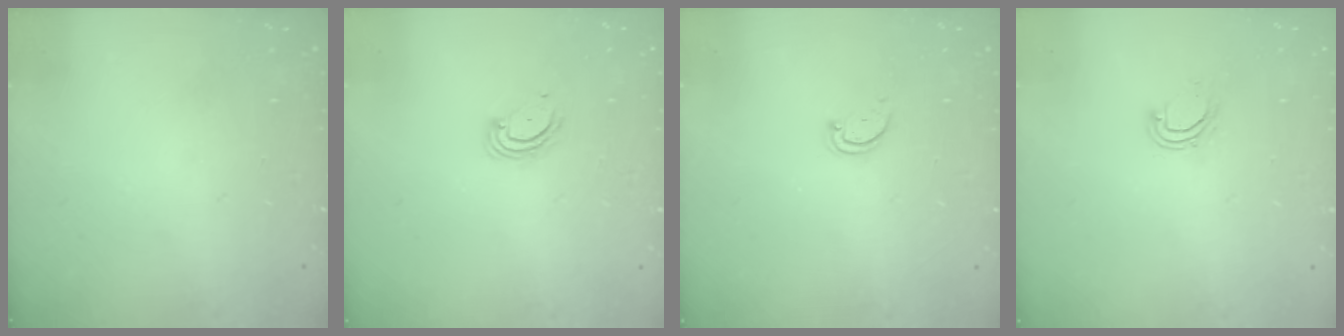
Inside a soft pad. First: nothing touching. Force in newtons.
{"total": 2.3, "press": 2.3, "slide": 0.2}
{"total": 2.8, "press": 2.7, "slide": 0.3}
{"total": 4.6, "press": 4.5, "slide": 0.3}